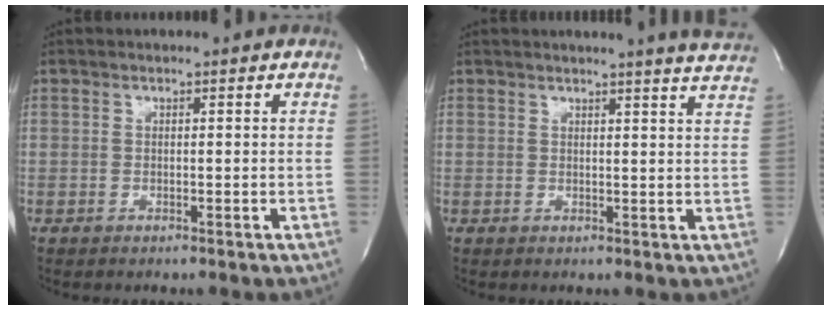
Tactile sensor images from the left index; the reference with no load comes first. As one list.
[{"total": 7.3, "force": [6.8, -1.0, 2.4], "torque": [-0.032, -0.030, 0.057]}]